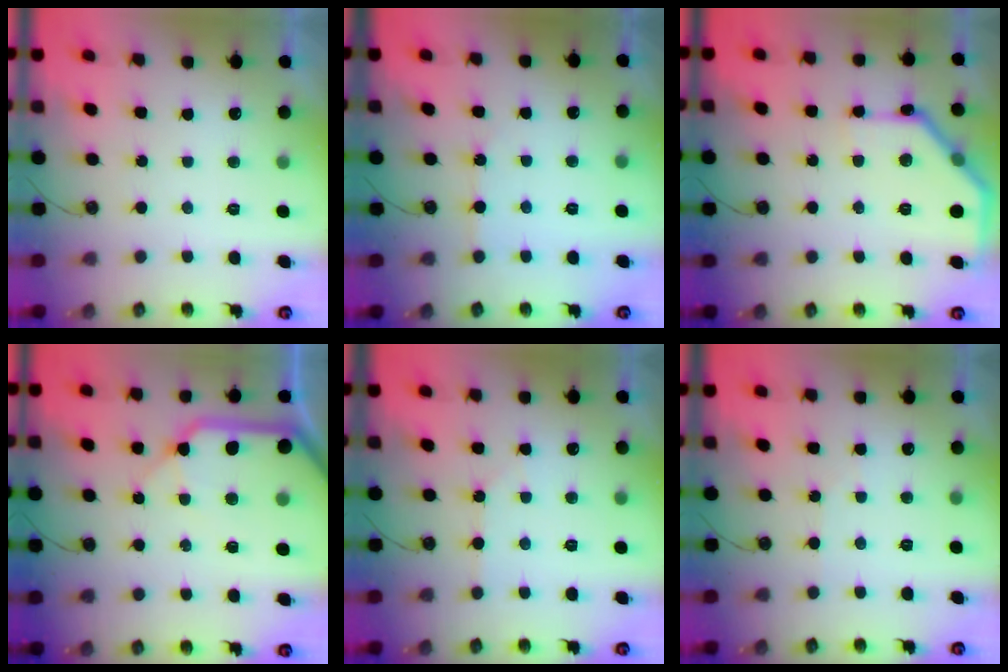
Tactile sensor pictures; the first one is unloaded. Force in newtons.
{"total": 2.6, "press": 2.5, "slide": 0.5}
{"total": 10.9, "press": 10.9, "slide": 0.4}
{"total": 16.2, "press": 16.0, "slide": 2.3}
{"total": 4.4, "press": 4.4, "slide": 0.6}
{"total": 1.9, "press": 1.9, "slide": 0.4}